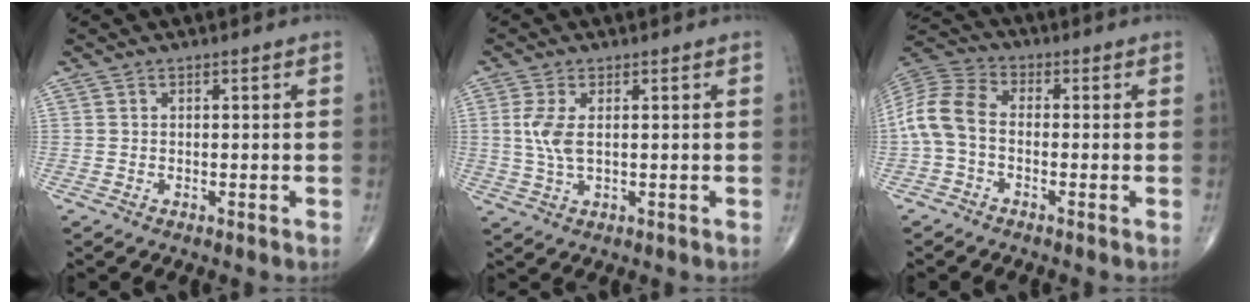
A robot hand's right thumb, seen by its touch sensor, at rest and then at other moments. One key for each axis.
{"total": 4.9, "fx": 0.7, "fy": 2.2, "fz": 4.3, "tx": -0.106, "ty": -0.001, "tz": 0.019}
{"total": 9.2, "fx": -1.3, "fy": 6.0, "fz": 6.9, "tx": -0.143, "ty": 0.027, "tz": -0.041}